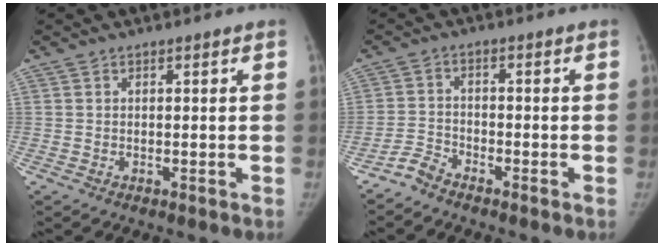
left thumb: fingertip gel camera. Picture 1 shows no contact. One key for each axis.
{"total": 3.0, "fx": -2.9, "fy": 0.6, "fz": 0.4, "tx": -0.007, "ty": 0.002, "tz": -0.063}